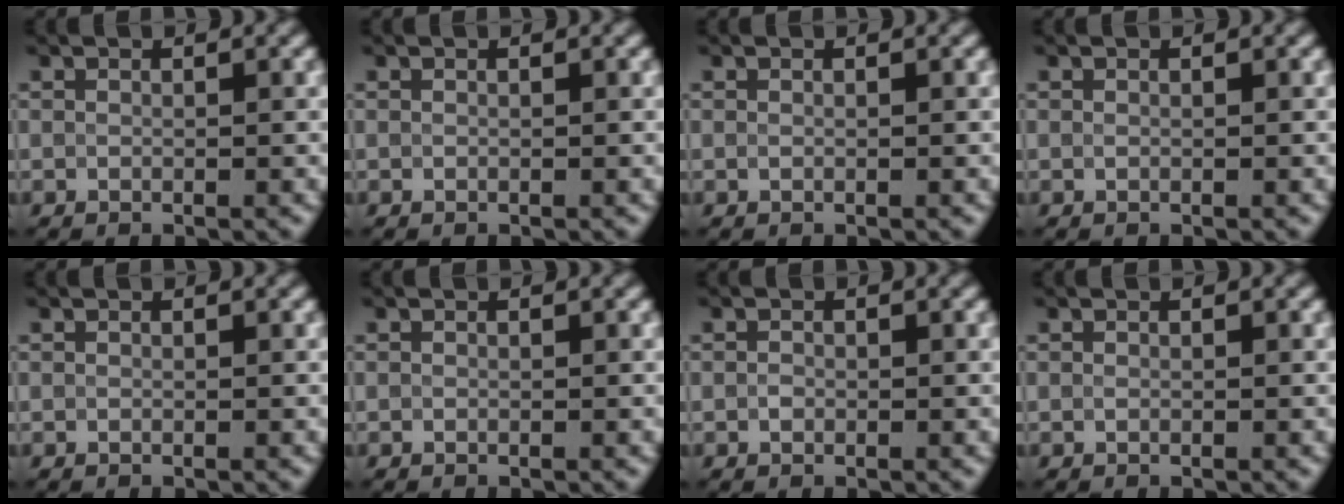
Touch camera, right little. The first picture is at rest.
{"total": 0.0}
{"total": 0.0}
{"total": 0.0}
{"total": 0.0}
{"total": 0.0}
{"total": 0.6, "force": [-0.1, 0.5, 0.3], "torque": [-0.006, -0.001, -0.004]}
{"total": 0.0}